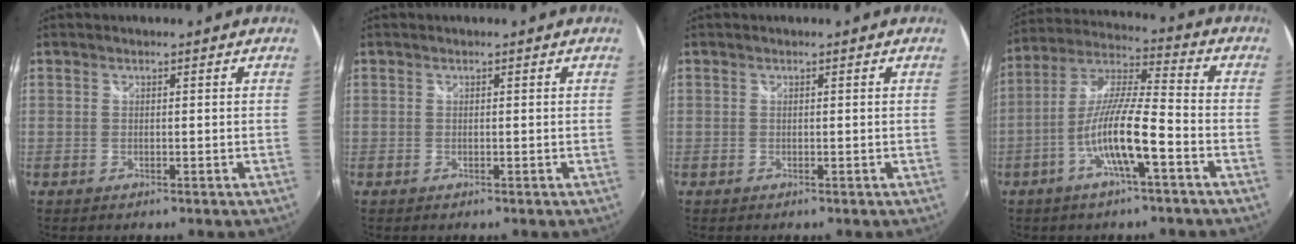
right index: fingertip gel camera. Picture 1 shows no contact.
{"total": 0.0}
{"total": 0.0}
{"total": 12.2, "force": [-5.1, 1.3, 11.0], "torque": [-0.222, 0.001, -0.098]}